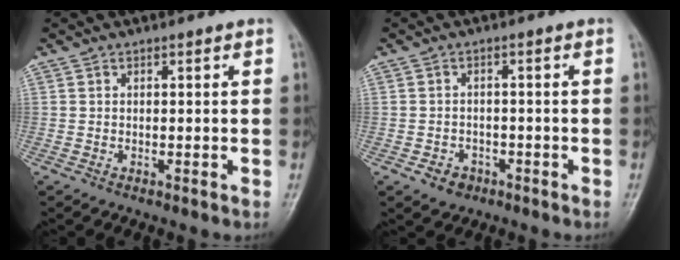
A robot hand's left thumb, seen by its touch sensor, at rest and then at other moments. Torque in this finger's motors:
{"motor_torque": [0.09, 0.19, 0.15, -0.01, 0.00]}